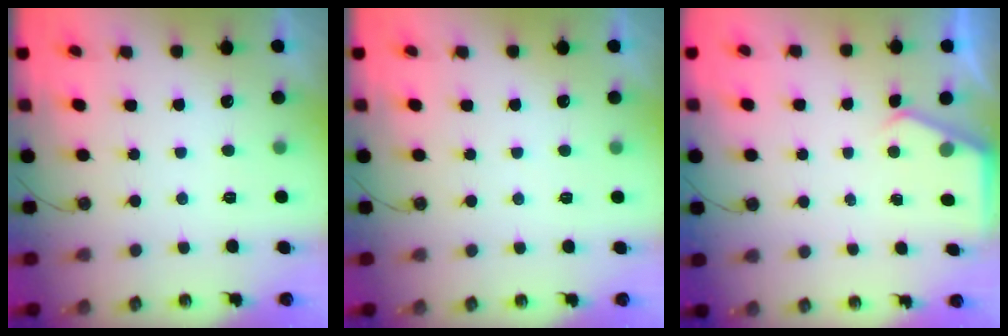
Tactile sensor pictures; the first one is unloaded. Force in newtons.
{"total": 3.4, "press": 3.4, "slide": 0.4}
{"total": 3.1, "press": 3.1, "slide": 0.5}